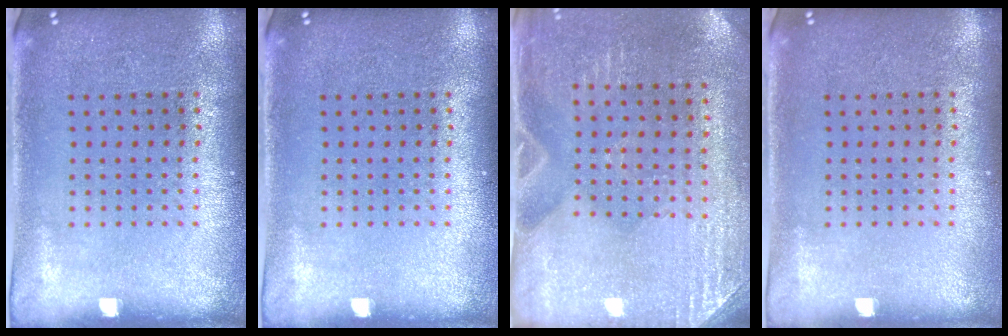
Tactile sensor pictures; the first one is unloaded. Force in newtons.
{"total": 0.0}
{"total": 2.8, "press": 2.6, "slide": 1.0}
{"total": 0.0}